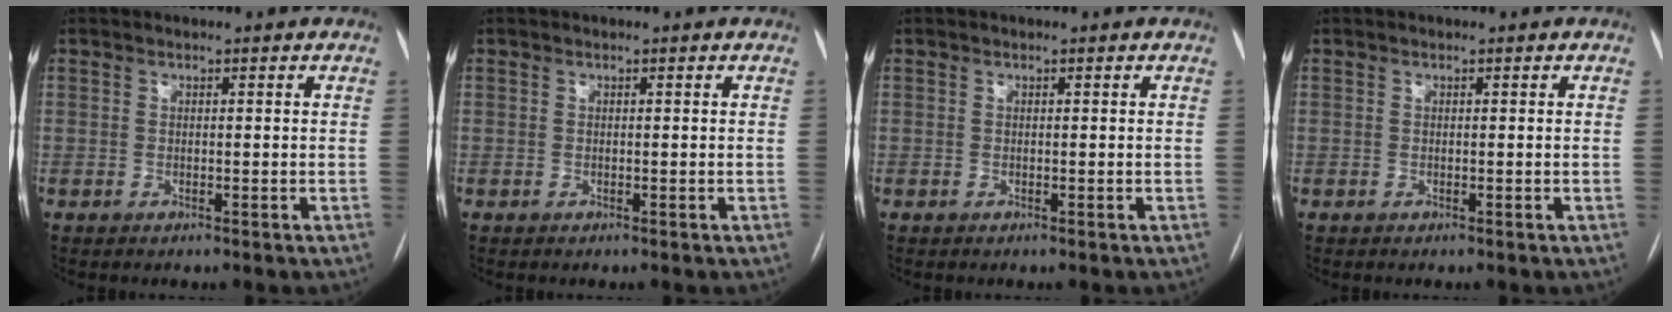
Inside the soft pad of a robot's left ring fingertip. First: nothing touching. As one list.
[{"total": 0.0}, {"total": 0.0}, {"total": 0.0}]